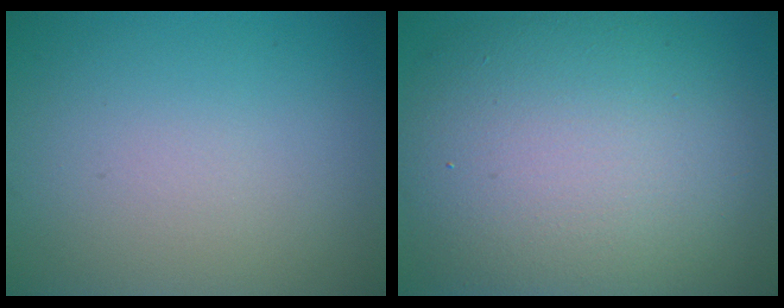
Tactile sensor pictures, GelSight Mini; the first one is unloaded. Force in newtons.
{"total": 12.6, "press": 12.6, "slide": 0.7}